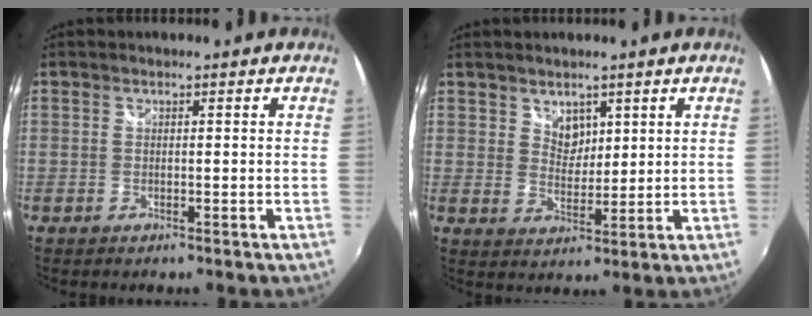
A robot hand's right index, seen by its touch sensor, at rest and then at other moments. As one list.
[{"total": 4.1, "force": [2.6, 2.8, 1.4], "torque": [-0.013, 0.000, 0.047]}]